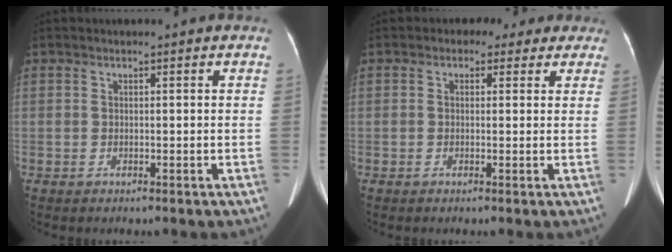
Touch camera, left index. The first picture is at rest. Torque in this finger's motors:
{"motor_torque": [1.01, -1.13, 0.16, 0.01]}